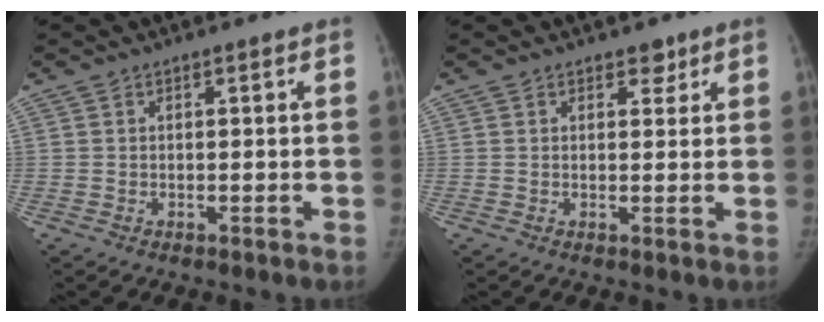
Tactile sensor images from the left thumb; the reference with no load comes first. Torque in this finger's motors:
{"motor_torque": [0.16, 0.02, 0.76, 0.05, 0.01]}